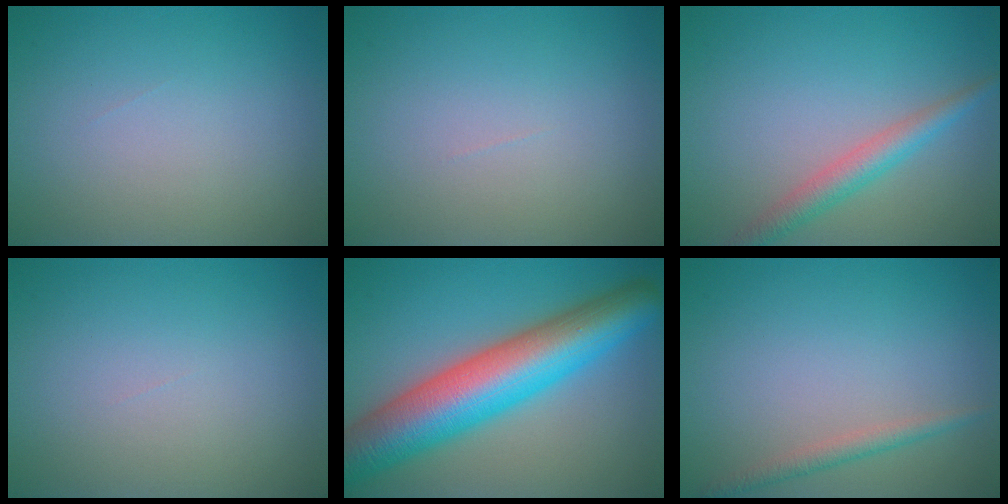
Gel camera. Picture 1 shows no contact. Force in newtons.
{"total": 0.0}
{"total": 2.9, "press": 2.9, "slide": 0.2}
{"total": 0.0}
{"total": 11.9, "press": 11.9, "slide": 0.2}
{"total": 1.6, "press": 1.6, "slide": 0.0}